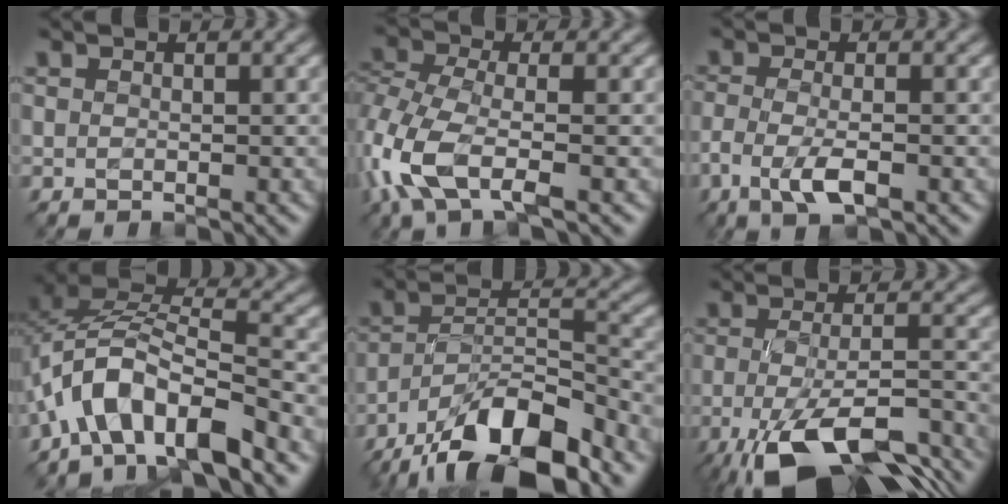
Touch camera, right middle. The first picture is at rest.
{"total": 6.7, "force": [-2.9, 2.9, 5.2], "torque": [-0.134, -0.001, -0.072]}
{"total": 3.3, "force": [-1.5, 1.0, 2.8], "torque": [-0.063, -0.003, -0.034]}
{"total": 9.3, "force": [-5.1, 4.1, 6.6], "torque": [-0.109, 0.015, -0.105]}
{"total": 12.2, "force": [-8.9, 3.8, 7.5], "torque": [-0.123, 0.016, -0.164]}
{"total": 13.4, "force": [-8.3, 4.2, 9.7], "torque": [-0.193, -0.029, -0.121]}